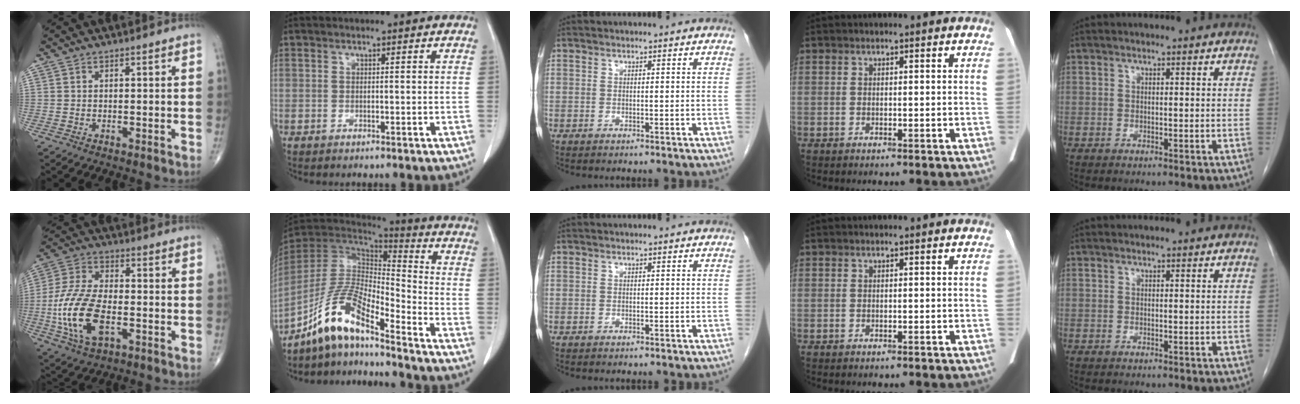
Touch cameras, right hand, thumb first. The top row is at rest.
{"thumb": {"total": 15.7, "force": [-4.0, 8.2, 12.8], "torque": [-0.266, 0.014, -0.074]}, "index": {"total": 12.2, "force": [-9.0, 2.1, 8.0], "torque": [-0.169, 0.013, -0.171]}}